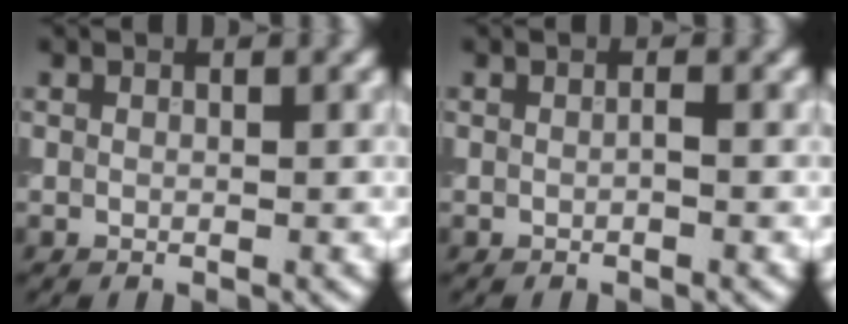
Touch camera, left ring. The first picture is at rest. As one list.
[{"total": 0.0}]